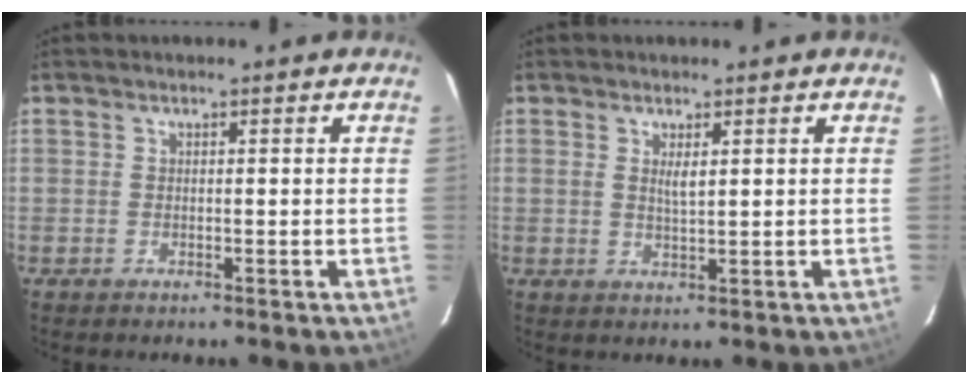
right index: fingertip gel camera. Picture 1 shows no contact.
{"total": 2.3, "force": [0.8, 0.6, 2.1], "torque": [-0.037, -0.003, 0.015]}